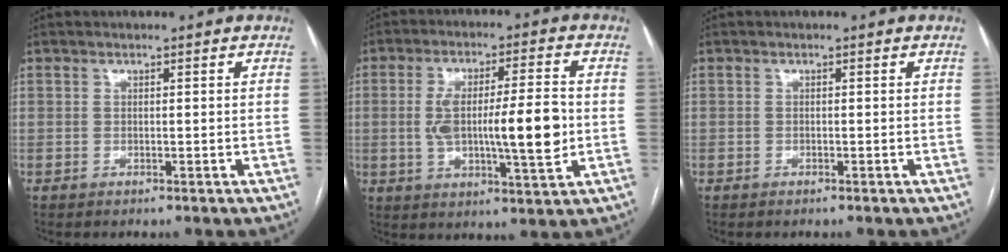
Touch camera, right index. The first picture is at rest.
{"total": 13.0, "force": [-0.7, 2.5, 12.8], "torque": [-0.220, 0.005, -0.007]}
{"total": 0.0}